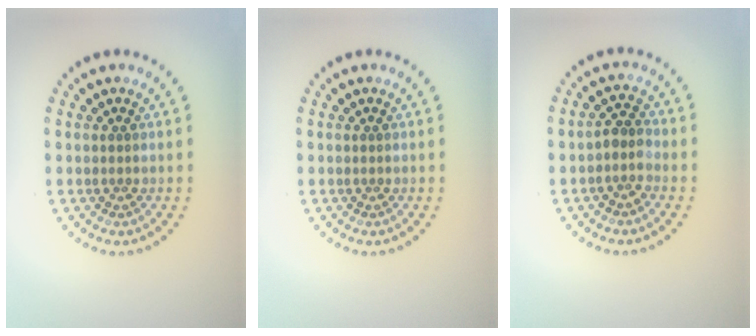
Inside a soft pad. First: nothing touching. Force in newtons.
{"total": 0.0}
{"total": 1.8, "press": 1.6, "slide": 0.9}